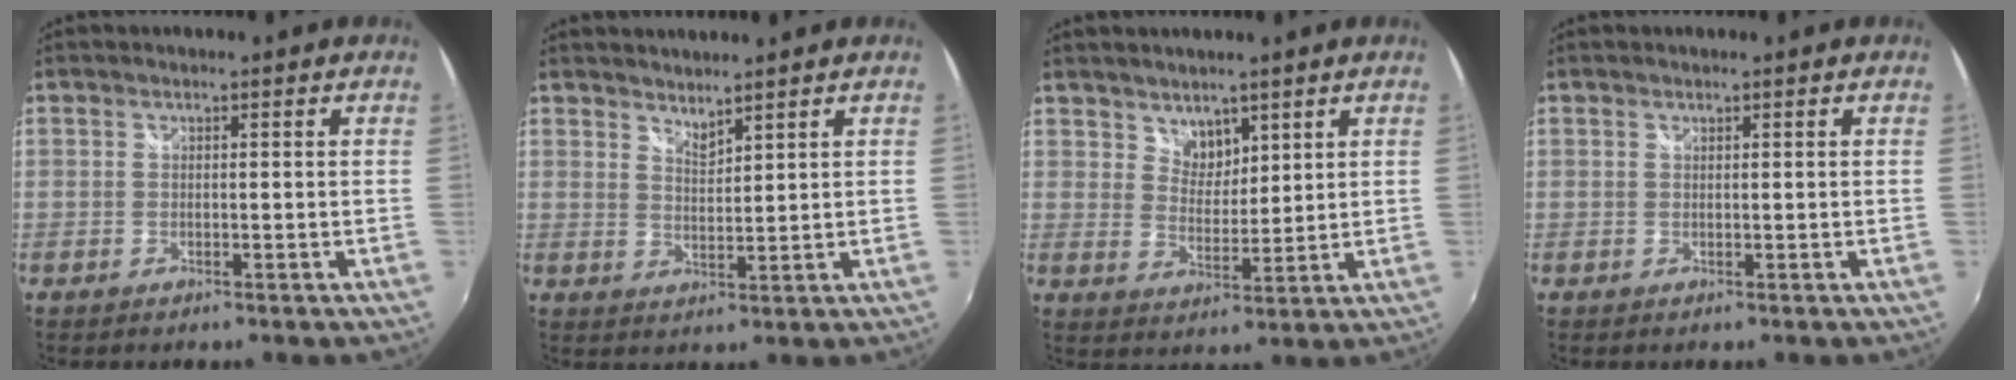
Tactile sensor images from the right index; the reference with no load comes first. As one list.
[{"total": 3.1, "force": [2.9, 0.3, 1.0], "torque": [-0.014, -0.002, 0.050]}, {"total": 4.9, "force": [3.6, 3.0, 1.4], "torque": [-0.009, 0.005, 0.067]}, {"total": 0.0}]